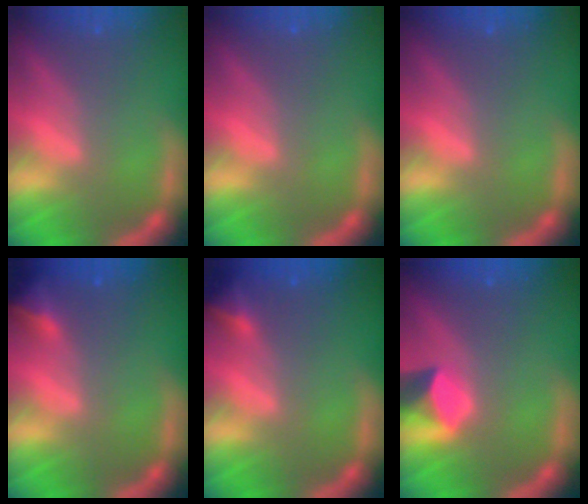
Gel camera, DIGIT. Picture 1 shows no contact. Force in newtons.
{"total": 0.0}
{"total": 0.0}
{"total": 2.4}
{"total": 1.9}
{"total": 3.0}